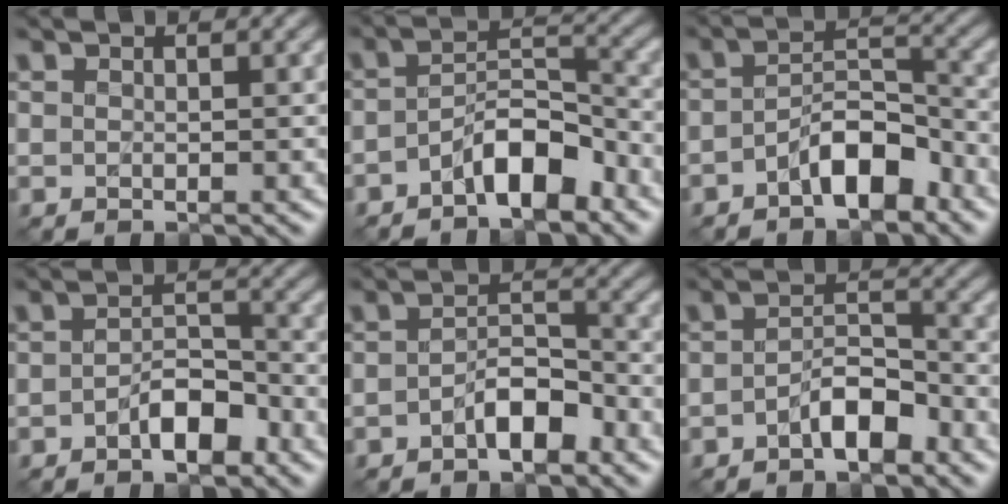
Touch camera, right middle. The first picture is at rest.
{"total": 4.9, "force": [-2.8, 1.9, 3.6], "torque": [-0.059, 0.014, -0.050]}
{"total": 4.6, "force": [-2.5, 1.9, 3.3], "torque": [-0.053, 0.015, -0.045]}
{"total": 3.3, "force": [-1.8, 1.5, 2.3], "torque": [-0.033, 0.012, -0.033]}
{"total": 3.2, "force": [-1.8, 1.4, 2.3], "torque": [-0.035, 0.012, -0.035]}
{"total": 3.2, "force": [-1.9, 1.3, 2.3], "torque": [-0.037, 0.012, -0.036]}